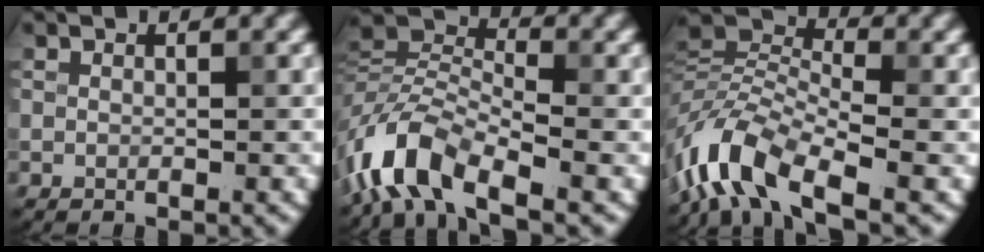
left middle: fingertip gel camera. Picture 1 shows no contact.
{"total": 8.1, "force": [-4.8, 3.4, 5.5], "torque": [-0.108, 0.007, -0.110]}
{"total": 8.6, "force": [-4.8, 3.6, 6.2], "torque": [-0.121, 0.011, -0.111]}